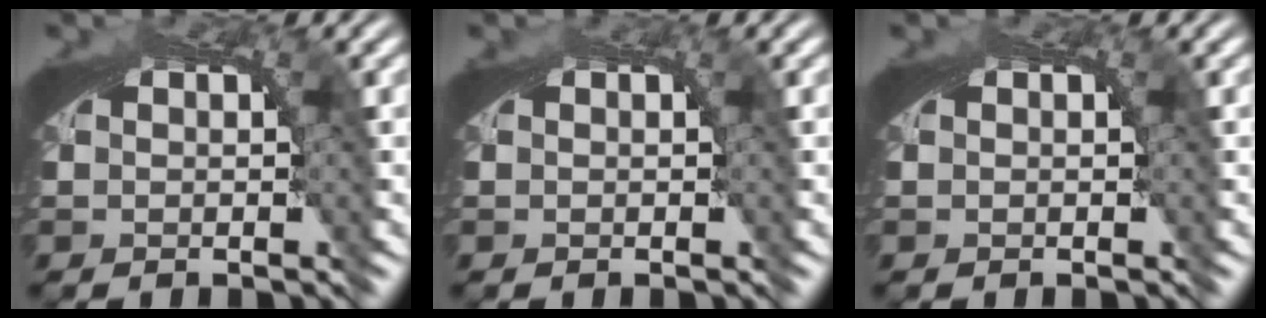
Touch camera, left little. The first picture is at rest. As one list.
[{"total": 0.5, "force": [-0.1, -0.1, -0.5], "torque": [0.006, -0.003, -0.001]}, {"total": 0.0}]